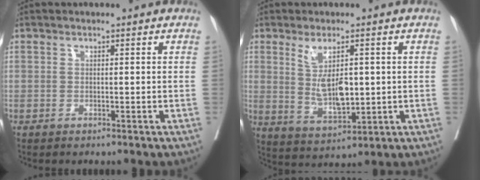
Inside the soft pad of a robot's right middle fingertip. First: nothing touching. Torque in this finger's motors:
{"motor_torque": [1.65, 0.16, 0.45, 0.09]}